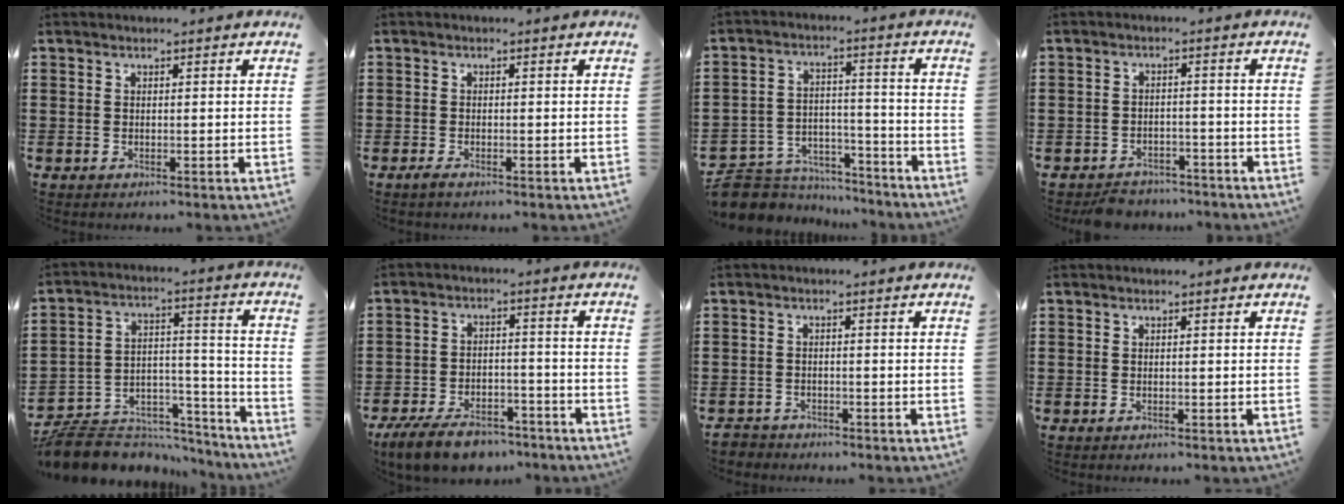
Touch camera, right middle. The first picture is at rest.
{"total": 0.9, "force": [-0.7, 0.4, 0.4], "torque": [-0.017, -0.005, -0.016]}
{"total": 6.9, "force": [-6.6, 2.1, 0.4], "torque": [-0.023, 0.011, -0.136]}
{"total": 3.1, "force": [-3.0, 0.9, -0.1], "torque": [-0.005, 0.006, -0.064]}
{"total": 7.3, "force": [-6.7, 2.9, 0.8], "torque": [-0.019, 0.016, -0.129]}
{"total": 7.6, "force": [-6.6, 2.2, 3.1], "torque": [-0.059, 0.014, -0.125]}
{"total": 1.8, "force": [-1.7, 0.5, -0.1], "torque": [-0.003, 0.001, -0.039]}
{"total": 0.0}